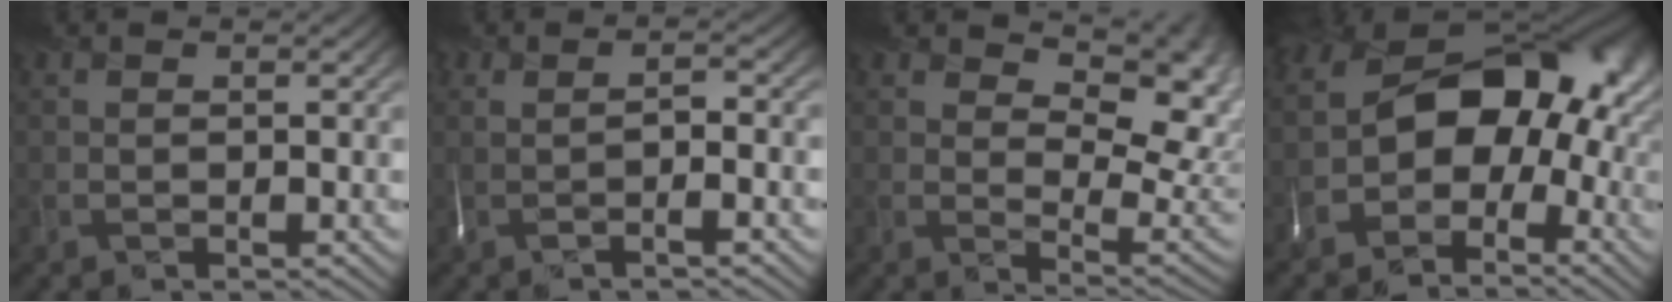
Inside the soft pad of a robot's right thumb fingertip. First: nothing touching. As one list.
[{"total": 2.0, "force": [-1.2, 0.4, 1.5], "torque": [-0.032, -0.004, -0.029]}, {"total": 12.7, "force": [4.6, 7.5, 9.2], "torque": [-0.117, -0.004, 0.081]}, {"total": 14.3, "force": [-2.2, 10.3, 9.6], "torque": [-0.134, -0.014, -0.033]}]